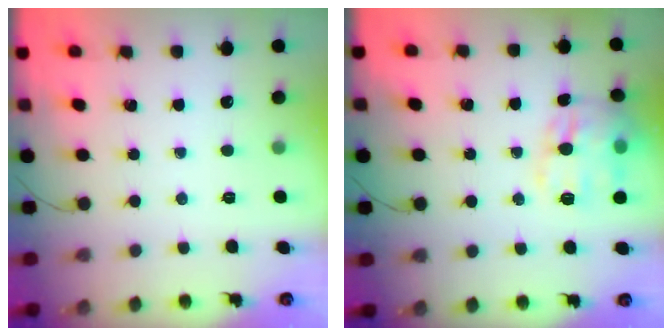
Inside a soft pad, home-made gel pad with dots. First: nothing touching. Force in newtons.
{"total": 14.5, "press": 14.4, "slide": 1.4}